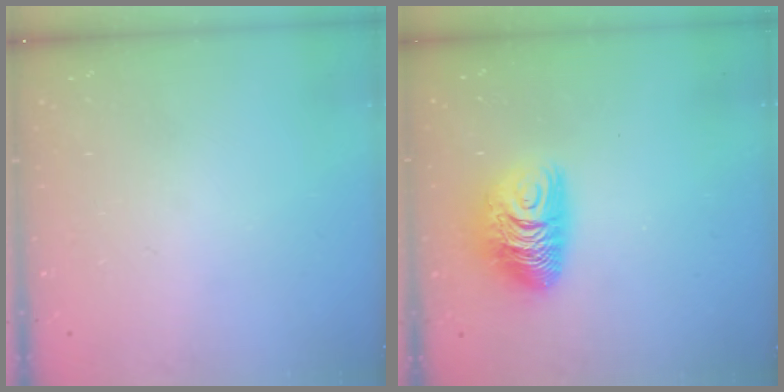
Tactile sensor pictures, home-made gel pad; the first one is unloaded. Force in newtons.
{"total": 10.7, "press": 10.6, "slide": 1.0}